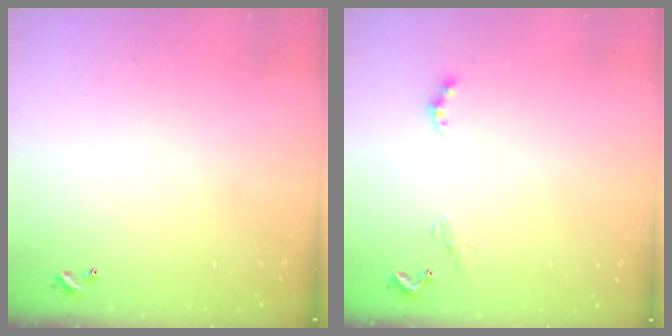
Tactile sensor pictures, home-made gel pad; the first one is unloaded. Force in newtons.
{"total": 1.1, "press": 1.1, "slide": 0.4}